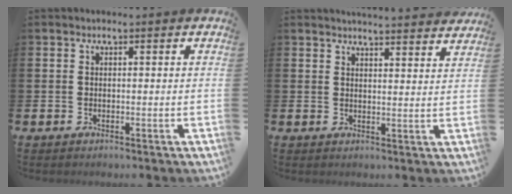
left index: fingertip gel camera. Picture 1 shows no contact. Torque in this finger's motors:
{"motor_torque": [0.98, -1.16, 0.51, 0.04]}